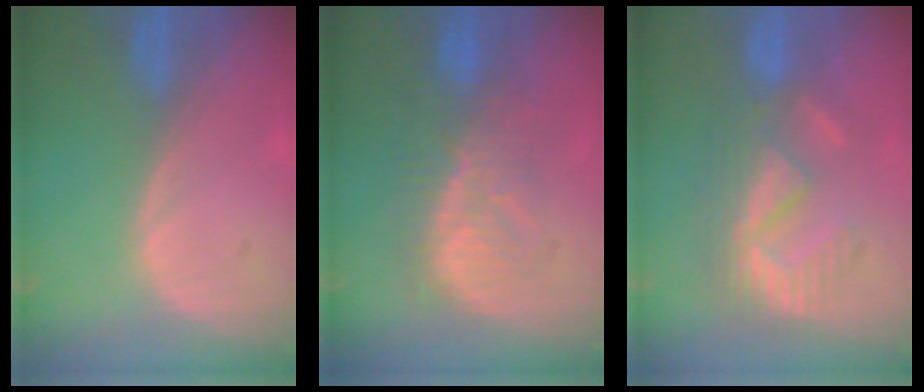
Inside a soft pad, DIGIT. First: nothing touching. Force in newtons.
{"total": 8.4, "press": 8.2, "slide": 2.0}
{"total": 9.5, "press": 8.1, "slide": 4.8}